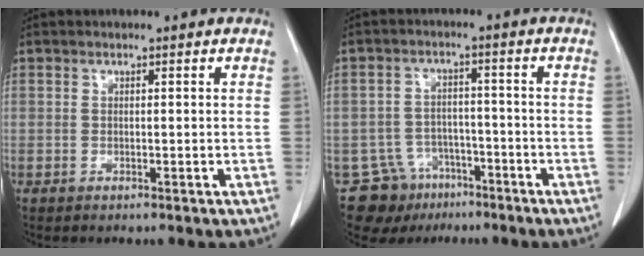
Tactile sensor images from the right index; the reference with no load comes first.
{"total": 9.6, "force": [-6.6, 6.9, 1.3], "torque": [-0.020, 0.028, -0.099]}